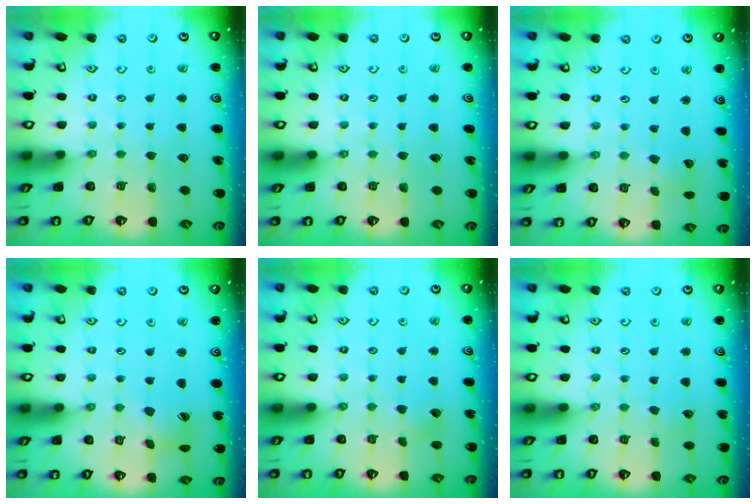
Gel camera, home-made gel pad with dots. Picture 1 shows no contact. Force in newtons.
{"total": 0.0}
{"total": 2.3, "press": 2.3, "slide": 0.2}
{"total": 3.7, "press": 3.7, "slide": 0.5}
{"total": 4.4, "press": 4.3, "slide": 0.6}
{"total": 2.8, "press": 2.8, "slide": 0.2}